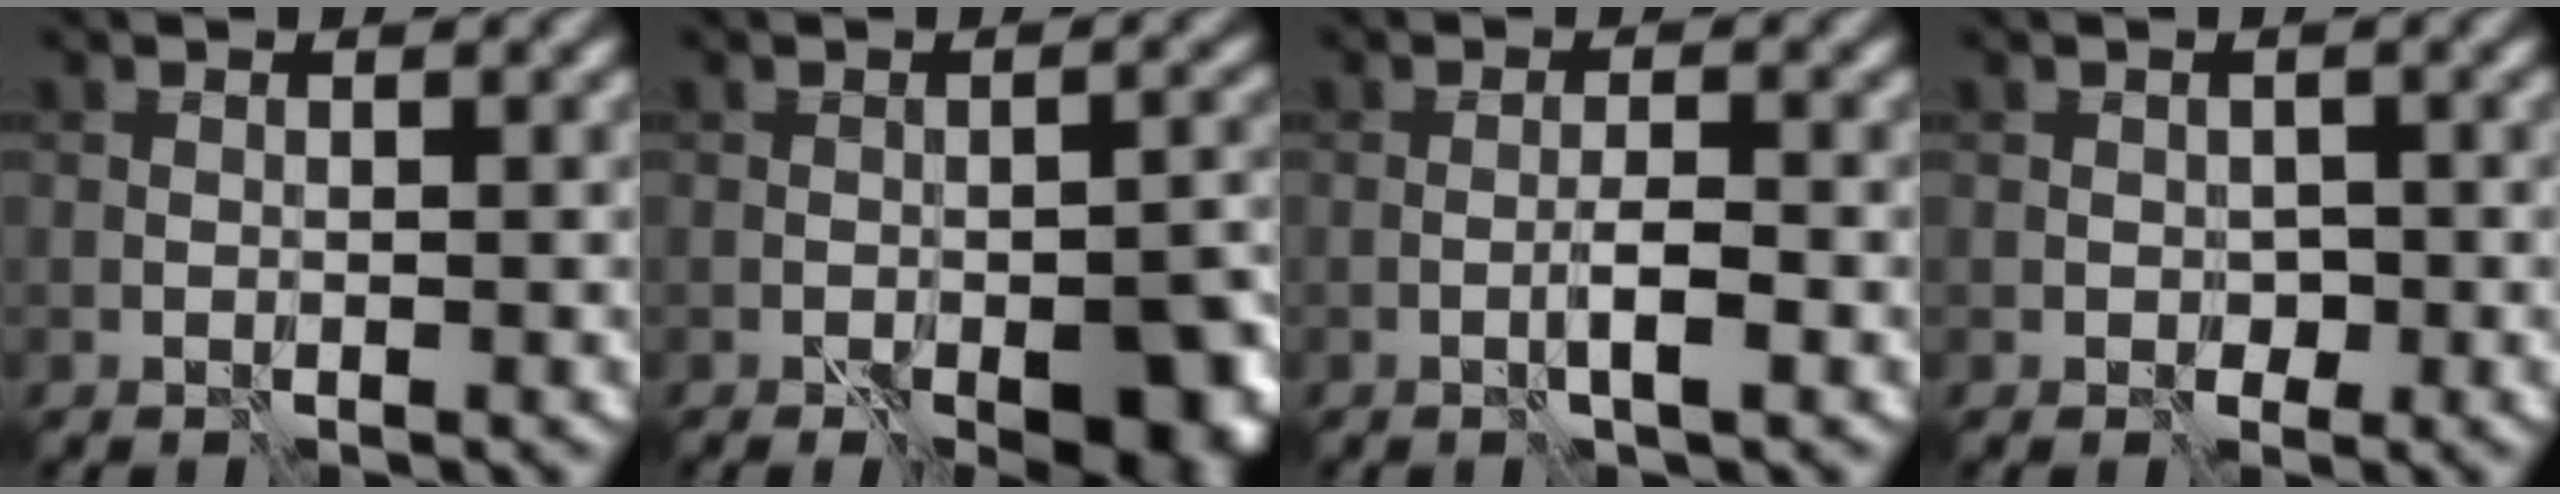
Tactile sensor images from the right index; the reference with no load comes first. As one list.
[{"total": 7.0, "force": [-2.8, 2.8, 5.8], "torque": [-0.072, -0.001, -0.033]}, {"total": 1.8, "force": [-0.7, 0.2, 1.6], "torque": [-0.028, 0.006, -0.014]}, {"total": 0.9, "force": [-0.1, 0.8, 0.3], "torque": [0.001, -0.001, -0.001]}]